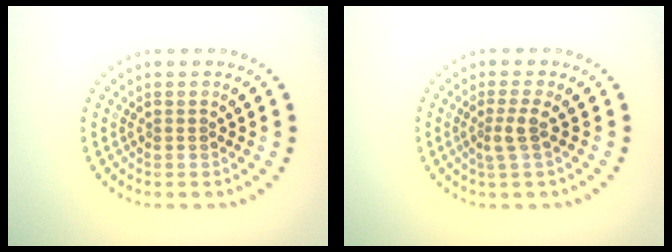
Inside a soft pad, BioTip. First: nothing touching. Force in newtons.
{"total": 1.8, "press": 1.3, "slide": 1.3}